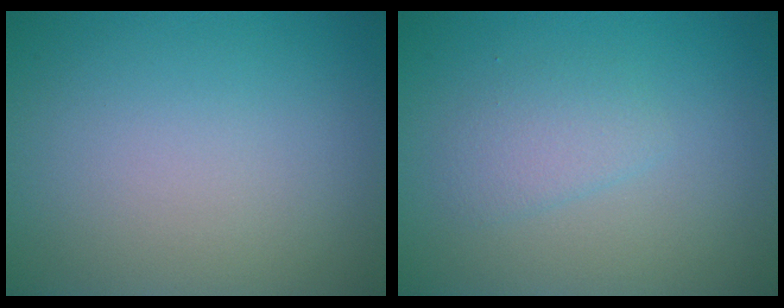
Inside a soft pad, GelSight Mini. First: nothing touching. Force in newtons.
{"total": 1.8, "press": 1.8, "slide": 0.1}